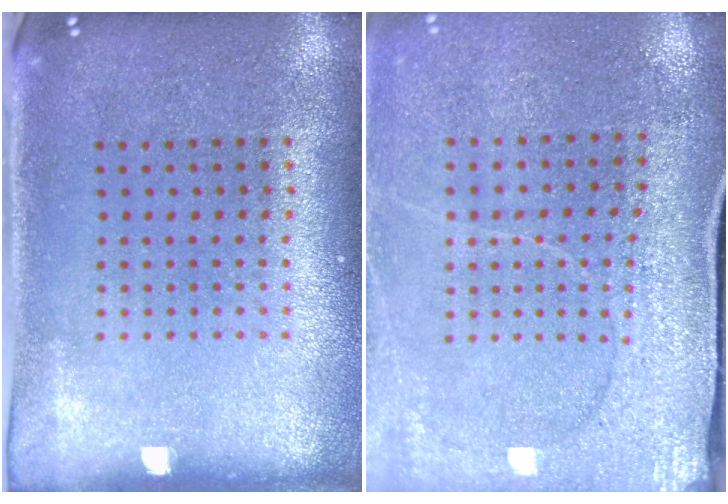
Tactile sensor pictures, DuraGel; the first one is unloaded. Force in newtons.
{"total": 2.9, "press": 2.9, "slide": 0.4}